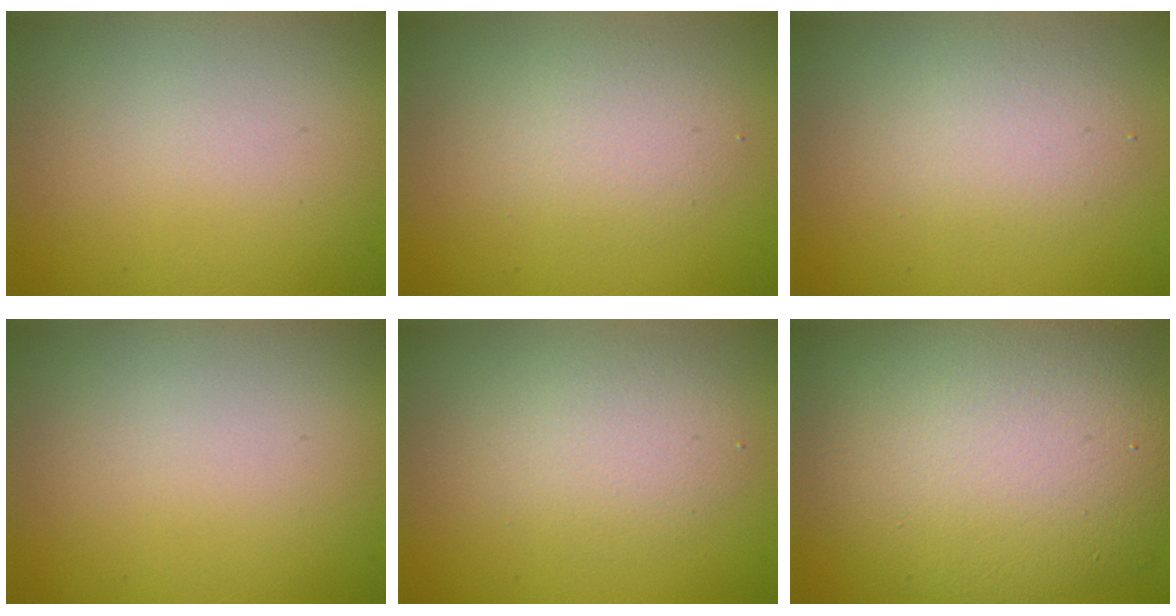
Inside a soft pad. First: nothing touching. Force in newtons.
{"total": 2.4, "press": 2.4, "slide": 0.2}
{"total": 2.6, "press": 2.6, "slide": 0.2}
{"total": 0.0}
{"total": 2.9, "press": 2.9, "slide": 0.1}
{"total": 10.5, "press": 10.5, "slide": 0.8}